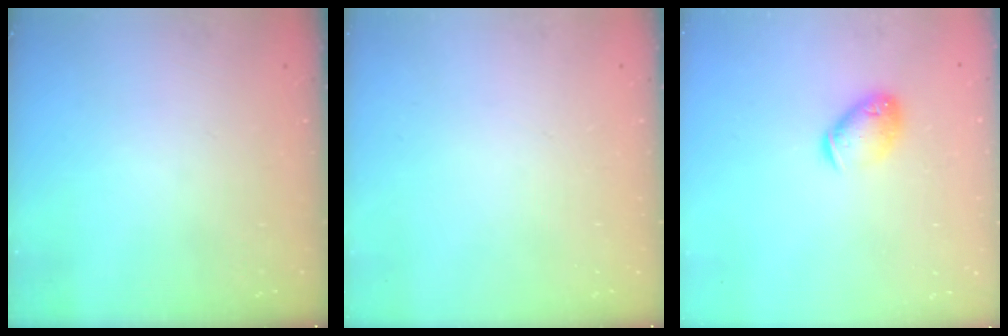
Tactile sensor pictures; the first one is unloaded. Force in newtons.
{"total": 0.0}
{"total": 9.6, "press": 9.5, "slide": 1.7}